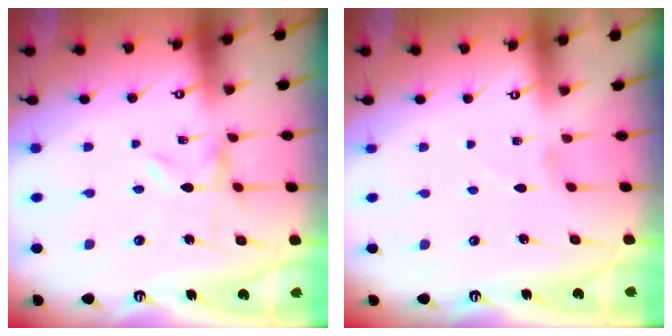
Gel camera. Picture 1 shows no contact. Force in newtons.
{"total": 0.9, "press": 0.9, "slide": 0.1}